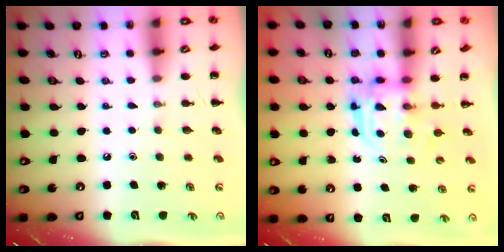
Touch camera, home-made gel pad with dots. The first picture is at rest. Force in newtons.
{"total": 3.1, "press": 3.1, "slide": 0.2}